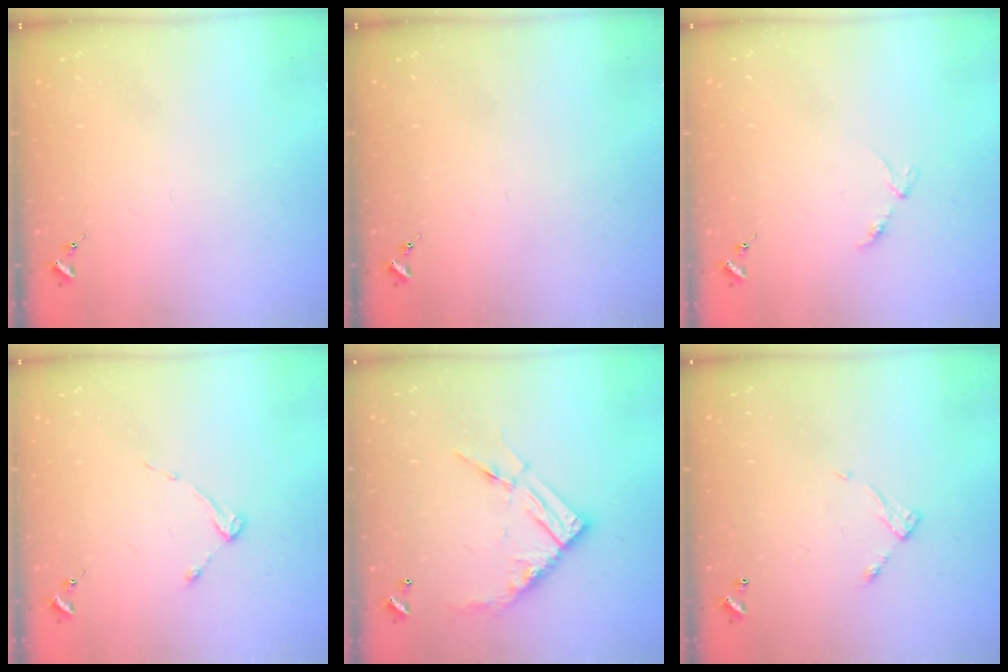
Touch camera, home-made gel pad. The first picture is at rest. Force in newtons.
{"total": 0.0}
{"total": 2.8, "press": 2.8, "slide": 0.5}
{"total": 3.0, "press": 3.0, "slide": 0.4}
{"total": 14.1, "press": 14.0, "slide": 1.4}
{"total": 6.4, "press": 6.4, "slide": 0.4}